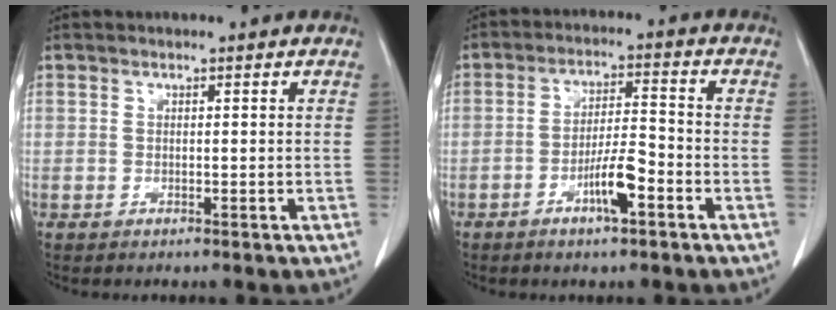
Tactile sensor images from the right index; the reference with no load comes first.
{"total": 6.3, "force": [-3.1, 1.0, 5.4], "torque": [-0.103, 0.003, -0.055]}